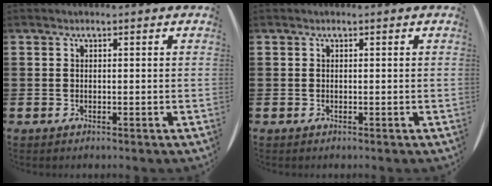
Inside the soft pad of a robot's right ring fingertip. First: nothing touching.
{"total": 0.0}